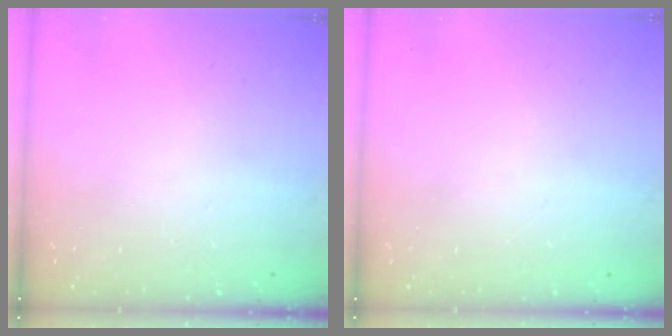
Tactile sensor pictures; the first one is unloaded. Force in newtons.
{"total": 0.0}